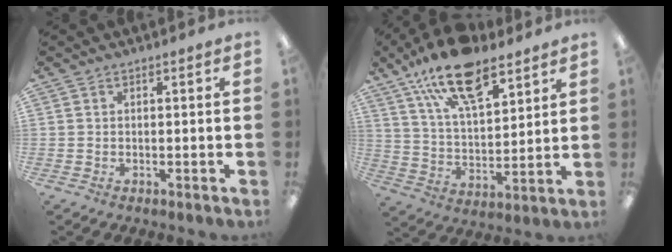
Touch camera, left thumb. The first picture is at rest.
{"total": 18.6, "force": [12.4, 7.9, 11.4], "torque": [-0.204, -0.056, 0.219]}